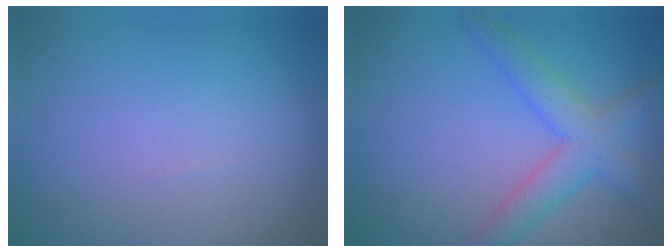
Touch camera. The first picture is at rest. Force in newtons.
{"total": 4.2, "press": 4.2, "slide": 0.2}